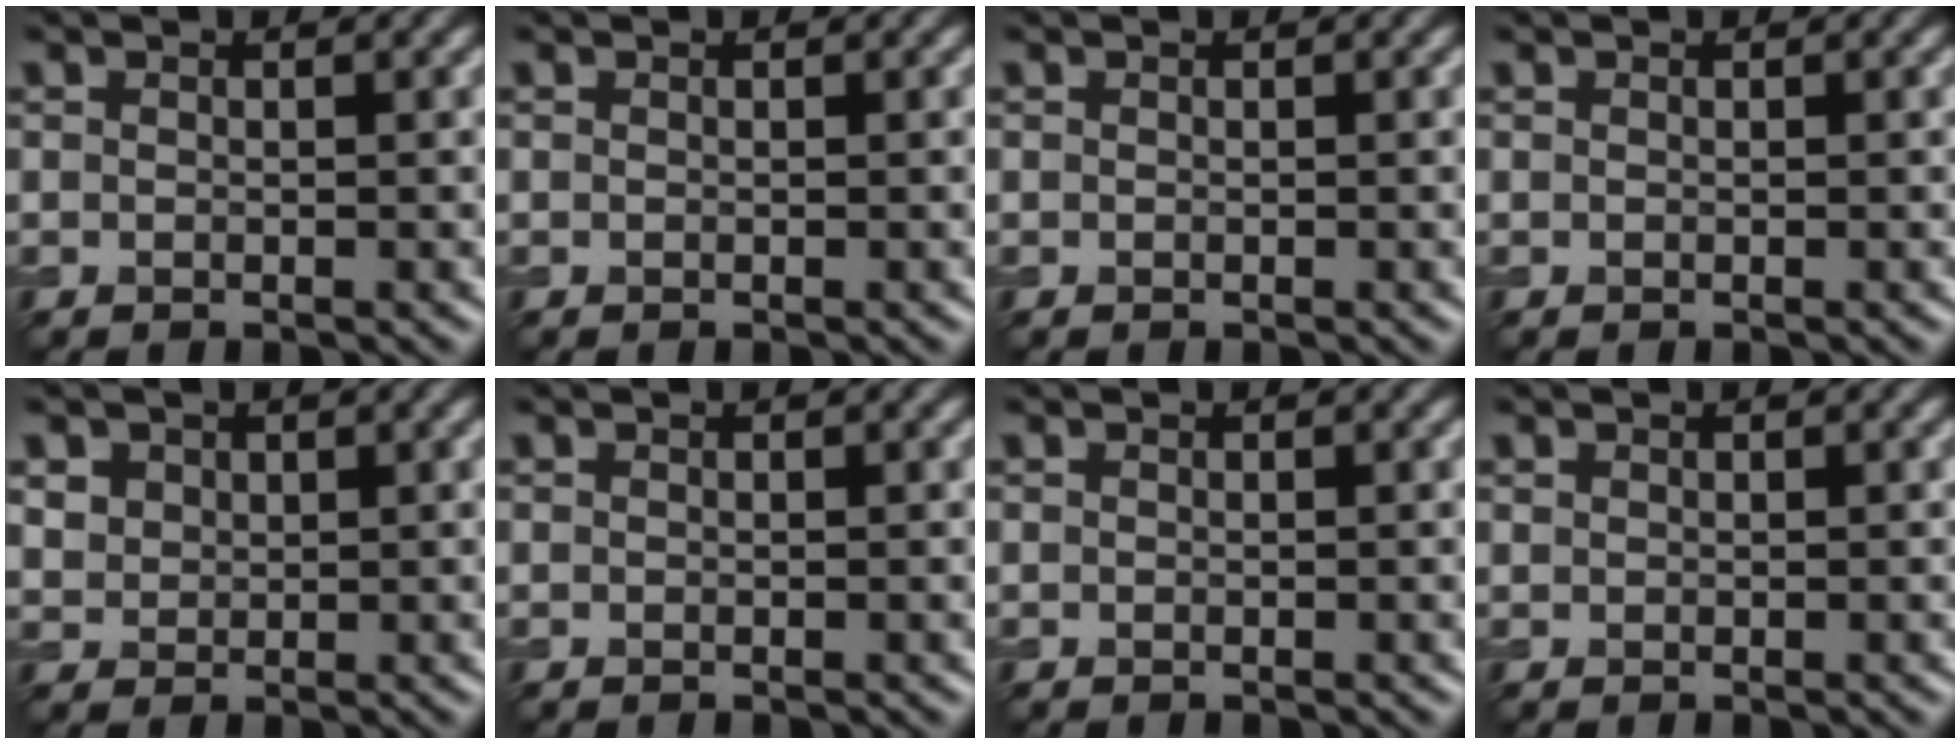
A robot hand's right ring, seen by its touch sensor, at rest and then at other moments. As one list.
[{"total": 0.0}, {"total": 0.0}, {"total": 0.0}, {"total": 2.5, "force": [1.4, 1.9, 0.9], "torque": [-0.030, 0.000, 0.035]}, {"total": 0.0}, {"total": 0.0}, {"total": 0.0}]